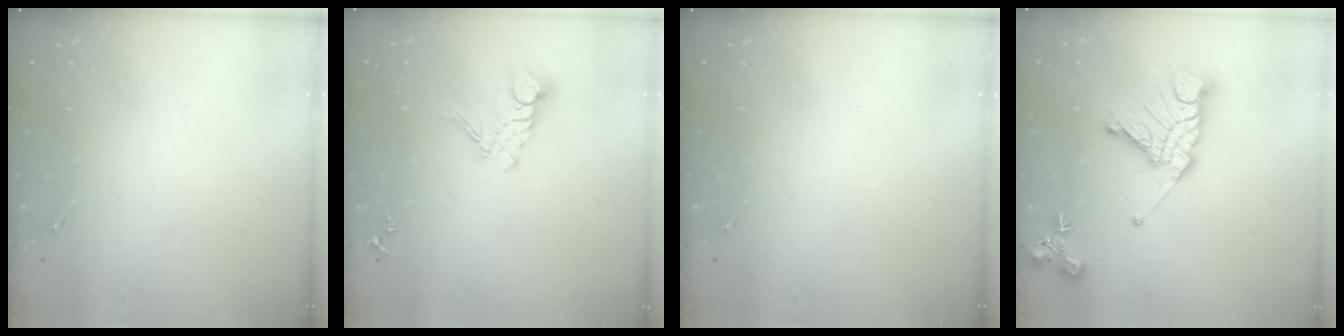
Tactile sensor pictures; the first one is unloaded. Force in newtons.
{"total": 10.6, "press": 10.5, "slide": 0.7}
{"total": 0.0}
{"total": 18.2, "press": 18.1, "slide": 1.5}